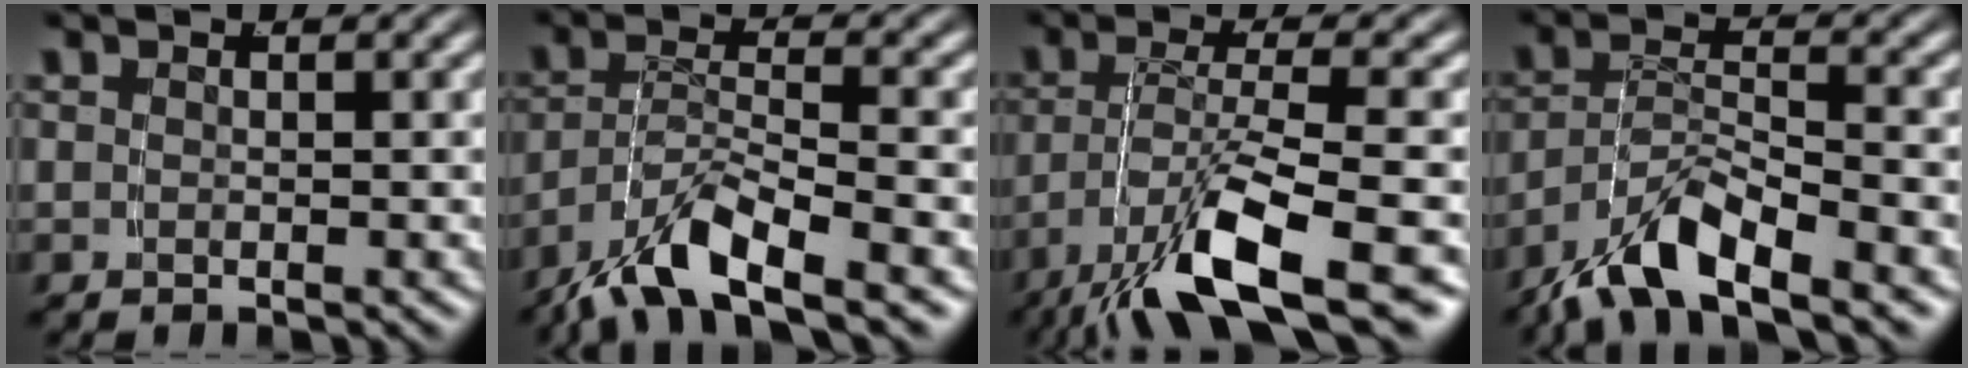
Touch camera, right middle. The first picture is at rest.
{"total": 6.1, "force": [-4.3, 1.7, 4.0], "torque": [-0.072, -0.013, -0.066]}
{"total": 7.6, "force": [-4.4, 1.5, 6.0], "torque": [-0.111, -0.016, -0.057]}
{"total": 6.0, "force": [-4.4, 2.0, 3.6], "torque": [-0.065, -0.011, -0.070]}